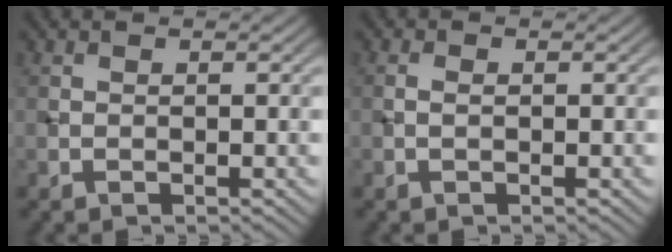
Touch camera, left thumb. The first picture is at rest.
{"total": 1.0, "force": [-0.3, 0.5, 0.8], "torque": [-0.018, 0.001, -0.008]}